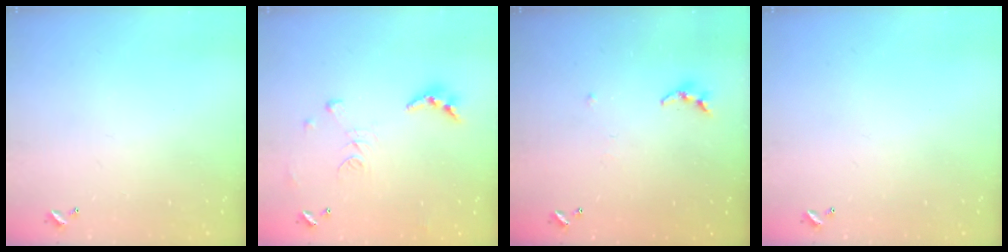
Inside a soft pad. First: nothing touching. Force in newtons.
{"total": 9.6, "press": 9.5, "slide": 0.9}
{"total": 4.0, "press": 3.9, "slide": 0.5}
{"total": 0.0}